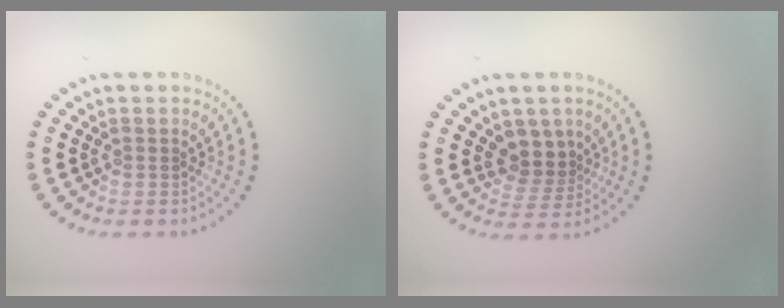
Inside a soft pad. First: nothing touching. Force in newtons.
{"total": 2.8, "press": 2.3, "slide": 1.6}